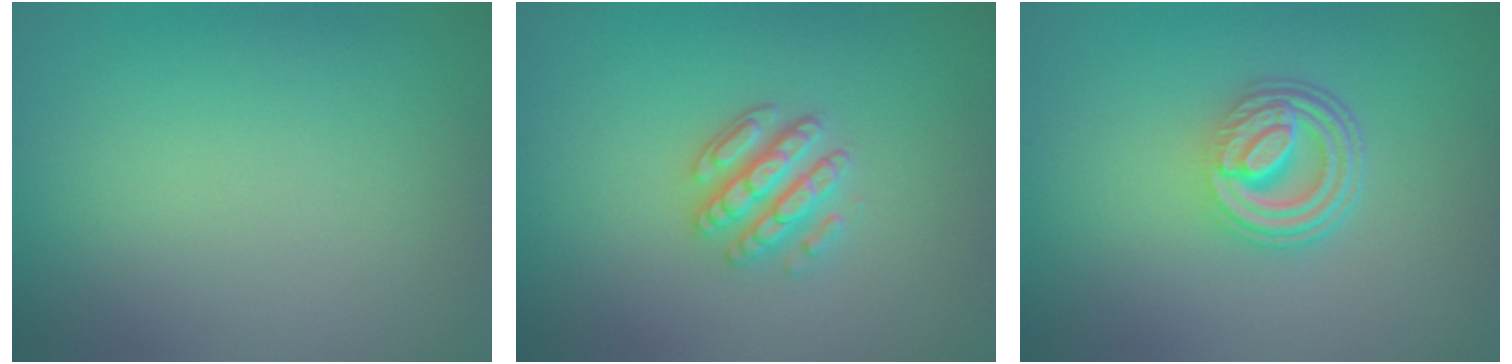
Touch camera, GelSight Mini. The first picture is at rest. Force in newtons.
{"total": 3.1, "press": 2.8, "slide": 1.1}
{"total": 4.8, "press": 3.3, "slide": 3.5}